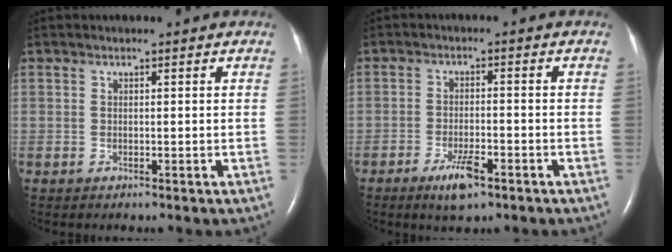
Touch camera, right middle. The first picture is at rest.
{"total": 4.9, "force": [-3.0, 1.2, 3.7], "torque": [-0.073, -0.005, -0.048]}